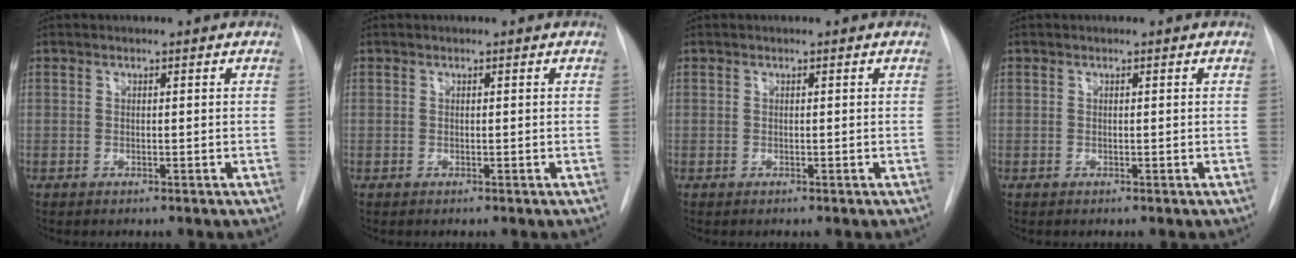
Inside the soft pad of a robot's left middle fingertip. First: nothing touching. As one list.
[{"total": 0.0}, {"total": 0.0}, {"total": 0.0}]